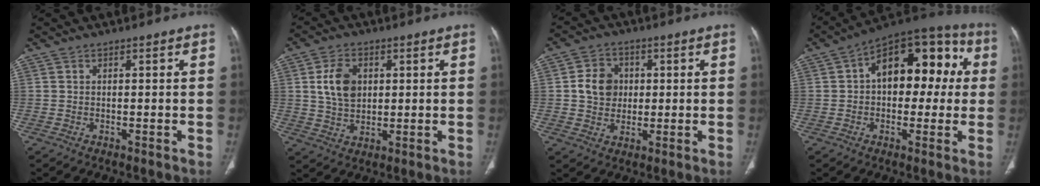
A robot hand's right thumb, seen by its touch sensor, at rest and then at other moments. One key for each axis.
{"total": 7.9, "fx": 1.8, "fy": 5.5, "fz": 5.4, "tx": -0.086, "ty": -0.007, "tz": 0.036}
{"total": 7.3, "fx": 0.8, "fy": 6.3, "fz": 3.6, "tx": -0.037, "ty": 0.002, "tz": 0.010}
{"total": 17.8, "fx": 3.0, "fy": 10.5, "fz": 14.0, "tx": -0.142, "ty": 0.046, "tz": 0.032}